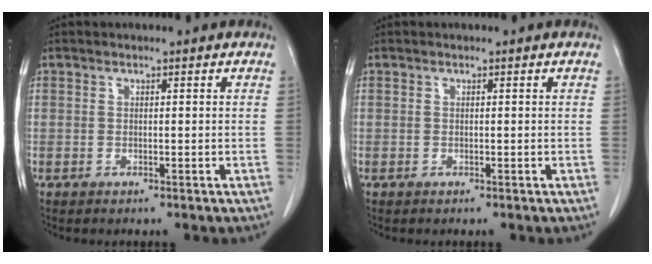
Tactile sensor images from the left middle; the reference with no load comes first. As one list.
[{"total": 0.0}]